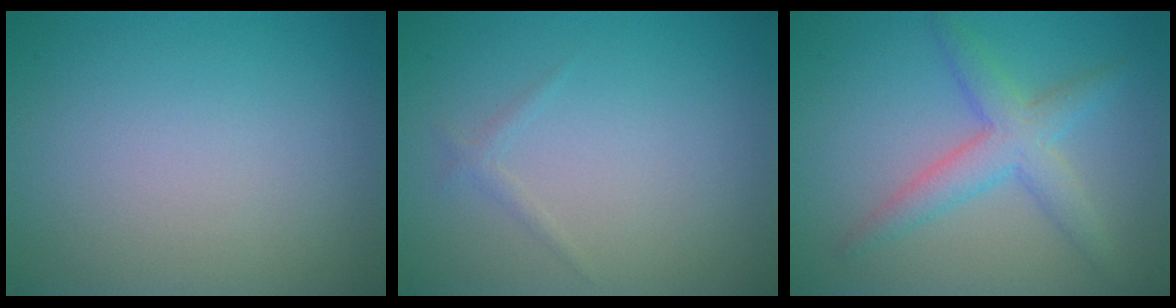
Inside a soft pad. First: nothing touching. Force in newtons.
{"total": 0.7, "press": 0.7, "slide": 0.0}
{"total": 3.8, "press": 3.8, "slide": 0.1}